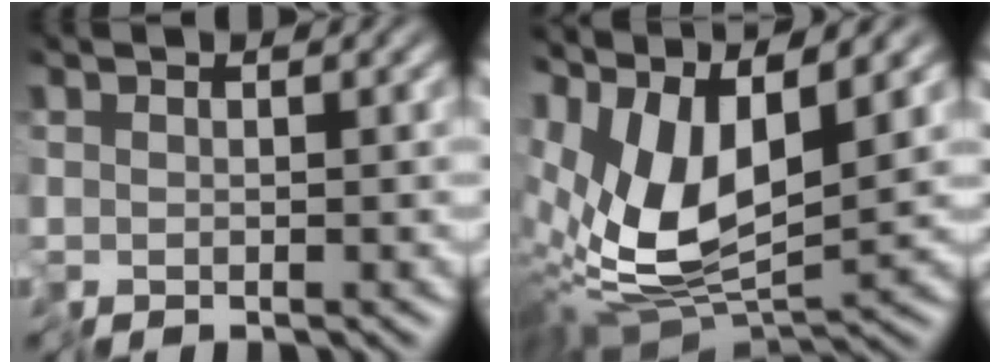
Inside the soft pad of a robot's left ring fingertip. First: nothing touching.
{"total": 9.9, "force": [2.0, 4.2, 8.7], "torque": [-0.193, -0.009, 0.037]}